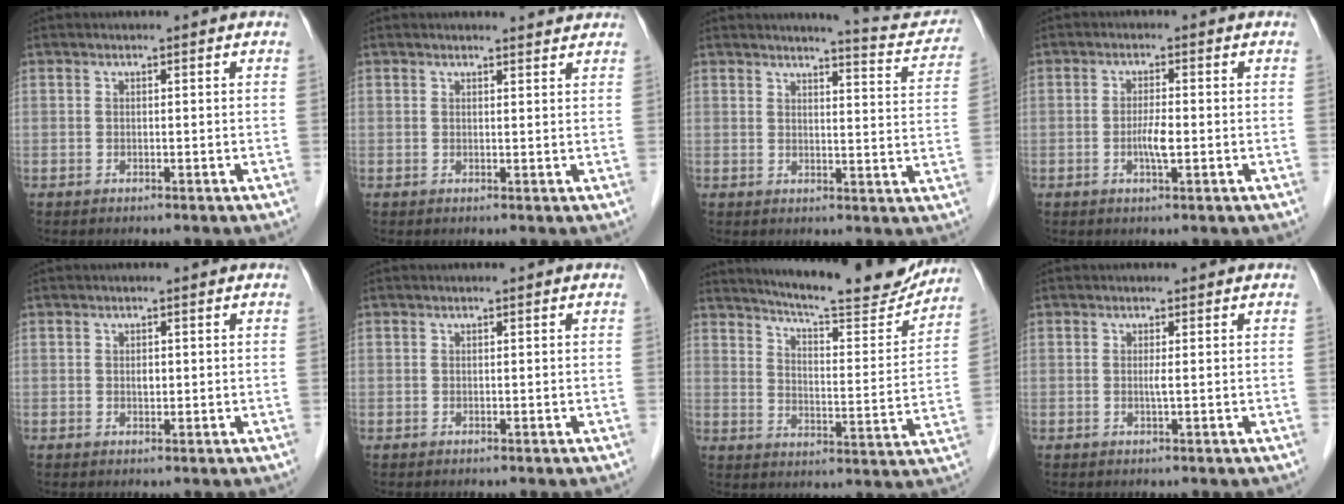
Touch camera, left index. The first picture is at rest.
{"total": 1.8, "force": [1.8, 0.1, -0.1], "torque": [-0.007, -0.008, 0.017]}
{"total": 8.6, "force": [8.4, 0.7, 1.7], "torque": [-0.012, -0.027, 0.082]}
{"total": 3.0, "force": [-0.9, 0.4, 2.8], "torque": [-0.057, -0.006, -0.017]}
{"total": 0.9, "force": [-0.1, 0.6, 0.7], "torque": [-0.012, -0.003, -0.002]}
{"total": 0.0}
{"total": 17.6, "force": [16.4, 1.5, 6.3], "torque": [-0.098, -0.047, 0.217]}
{"total": 0.9, "force": [-0.2, -0.2, 0.8], "torque": [-0.016, -0.005, -0.006]}